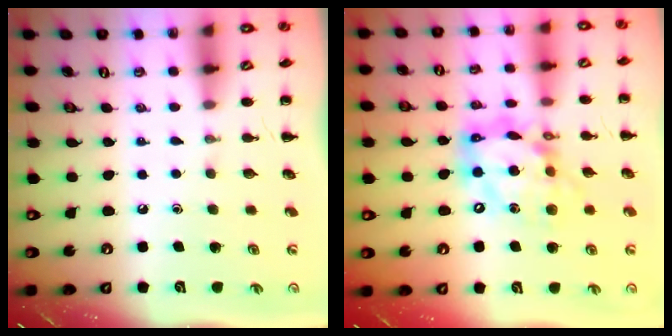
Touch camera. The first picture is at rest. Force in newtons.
{"total": 14.0, "press": 13.6, "slide": 3.6}